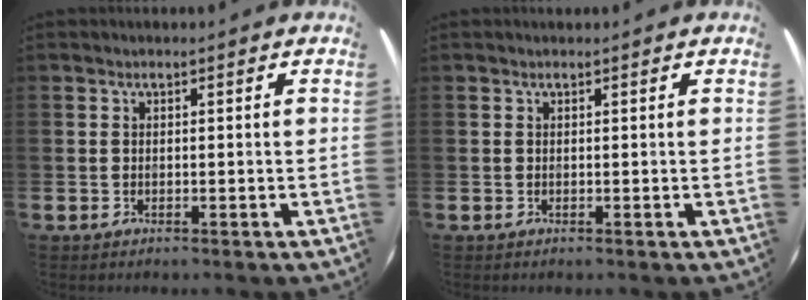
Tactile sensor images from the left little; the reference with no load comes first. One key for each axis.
{"total": 0.0}